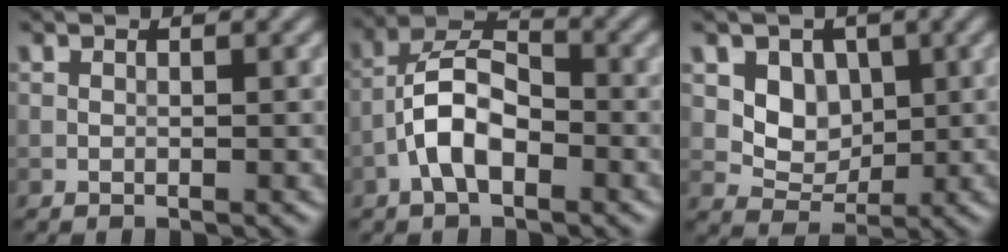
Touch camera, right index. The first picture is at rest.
{"total": 5.4, "force": [-2.3, 2.6, 4.1], "torque": [-0.073, 0.016, -0.050]}
{"total": 4.0, "force": [0.9, 3.3, 2.1], "torque": [-0.038, -0.011, 0.018]}